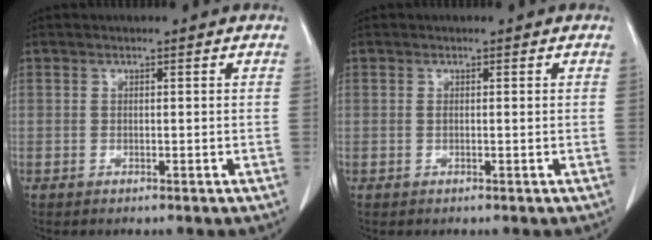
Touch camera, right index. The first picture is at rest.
{"total": 0.5, "force": [0.1, 0.1, 0.5], "torque": [-0.013, -0.001, 0.003]}